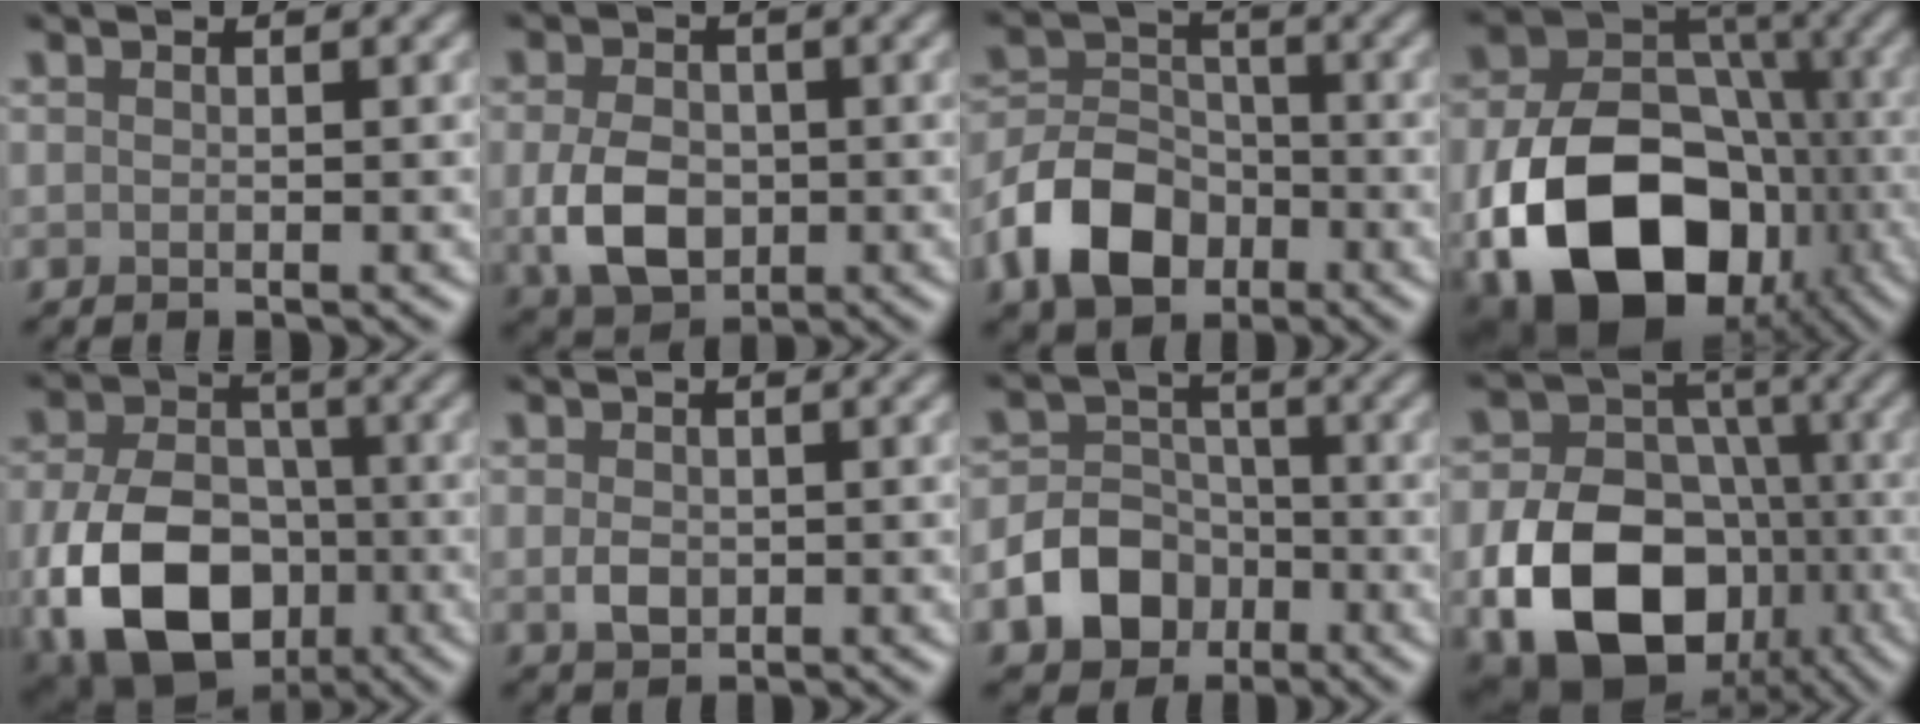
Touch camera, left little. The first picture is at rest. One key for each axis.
{"total": 5.5, "fx": -0.9, "fy": 4.0, "fz": 3.8, "tx": -0.084, "ty": -0.010, "tz": -0.018}
{"total": 6.9, "fx": -3.4, "fy": 4.8, "fz": 3.7, "tx": -0.068, "ty": 0.000, "tz": -0.076}
{"total": 16.5, "fx": -5.7, "fy": 11.5, "fz": 10.3, "tx": -0.177, "ty": -0.037, "tz": -0.092}
{"total": 13.5, "fx": -4.1, "fy": 9.4, "fz": 8.8, "tx": -0.182, "ty": -0.038, "tz": -0.068}
{"total": 1.9, "fx": -0.1, "fy": 1.4, "fz": 1.3, "tx": -0.026, "ty": -0.003, "tz": -0.002}
{"total": 7.0, "fx": -3.3, "fy": 5.5, "fz": 2.8, "tx": -0.032, "ty": -0.008, "tz": -0.078}
{"total": 13.6, "fx": -4.8, "fy": 9.8, "fz": 8.0, "tx": -0.148, "ty": -0.024, "tz": -0.086}